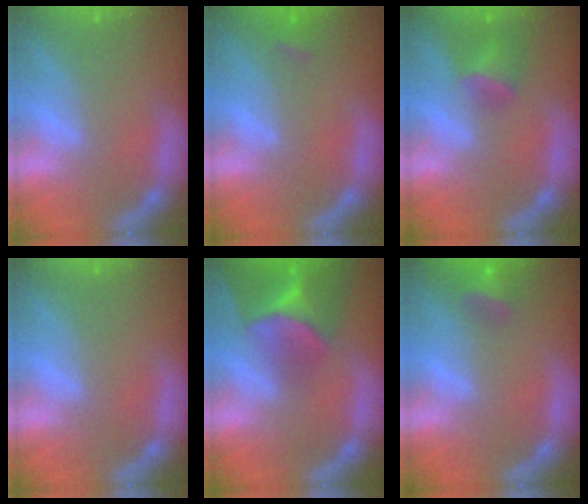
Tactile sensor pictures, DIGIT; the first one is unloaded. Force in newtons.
{"total": 1.4}
{"total": 3.4}
{"total": 0.0}
{"total": 9.9}
{"total": 3.4}